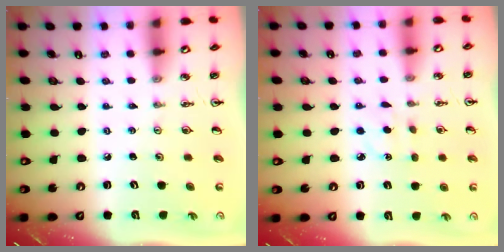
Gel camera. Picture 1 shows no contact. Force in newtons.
{"total": 2.6, "press": 2.6, "slide": 0.5}